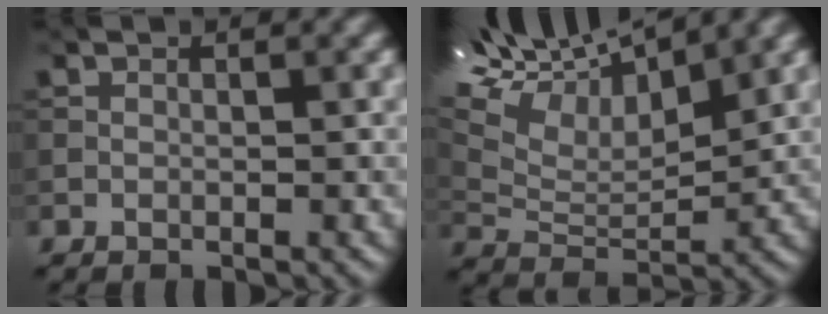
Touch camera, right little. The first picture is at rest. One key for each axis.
{"total": 11.1, "fx": 8.5, "fy": 3.5, "fz": 6.1, "tx": -0.132, "ty": 0.023, "tz": 0.134}